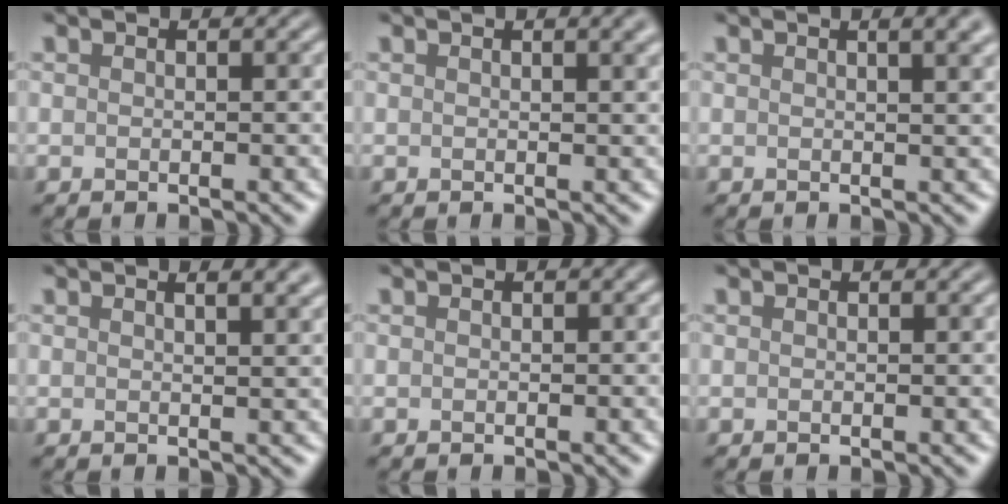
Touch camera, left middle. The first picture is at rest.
{"total": 3.0, "force": [1.5, 1.2, 2.3], "torque": [-0.010, 0.006, 0.004]}
{"total": 5.1, "force": [2.6, 2.3, 3.7], "torque": [-0.012, 0.030, -0.002]}
{"total": 4.4, "force": [2.6, 2.0, 3.0], "torque": [-0.004, 0.023, 0.000]}
{"total": 0.0}
{"total": 0.0}